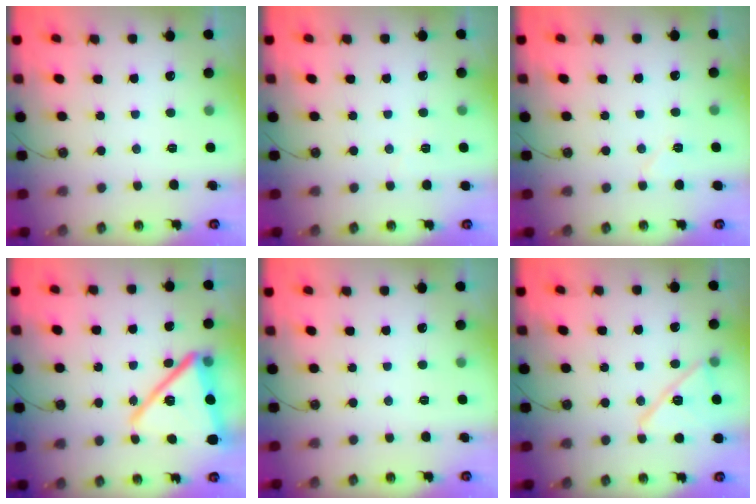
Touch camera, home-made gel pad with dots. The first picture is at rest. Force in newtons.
{"total": 2.5, "press": 2.3, "slide": 0.9}
{"total": 4.9, "press": 4.6, "slide": 1.8}
{"total": 19.7, "press": 19.5, "slide": 3.0}
{"total": 0.0}
{"total": 13.3, "press": 13.3, "slide": 0.5}